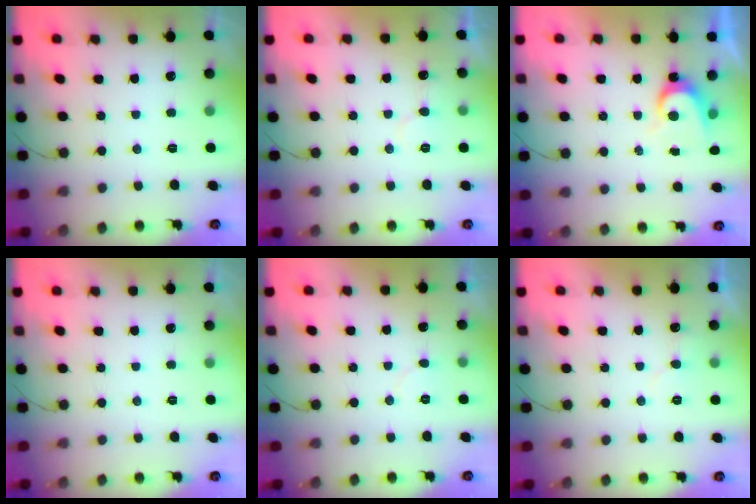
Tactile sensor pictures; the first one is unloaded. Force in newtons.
{"total": 6.9, "press": 6.8, "slide": 0.4}
{"total": 4.8, "press": 4.8, "slide": 0.4}
{"total": 0.0}
{"total": 3.7, "press": 3.7, "slide": 0.4}
{"total": 4.2, "press": 4.1, "slide": 0.4}